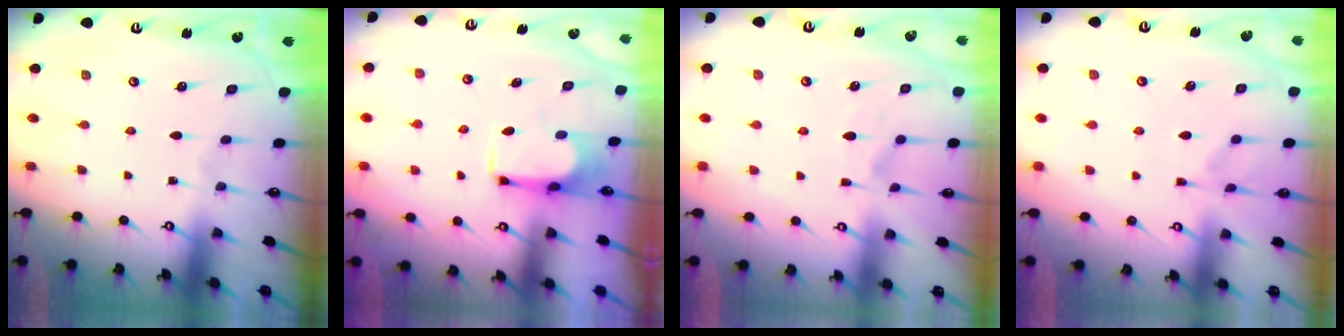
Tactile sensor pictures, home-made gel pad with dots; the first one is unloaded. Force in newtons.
{"total": 3.6, "press": 3.5, "slide": 0.7}
{"total": 1.5, "press": 1.0, "slide": 1.1}
{"total": 1.6, "press": 0.9, "slide": 1.3}